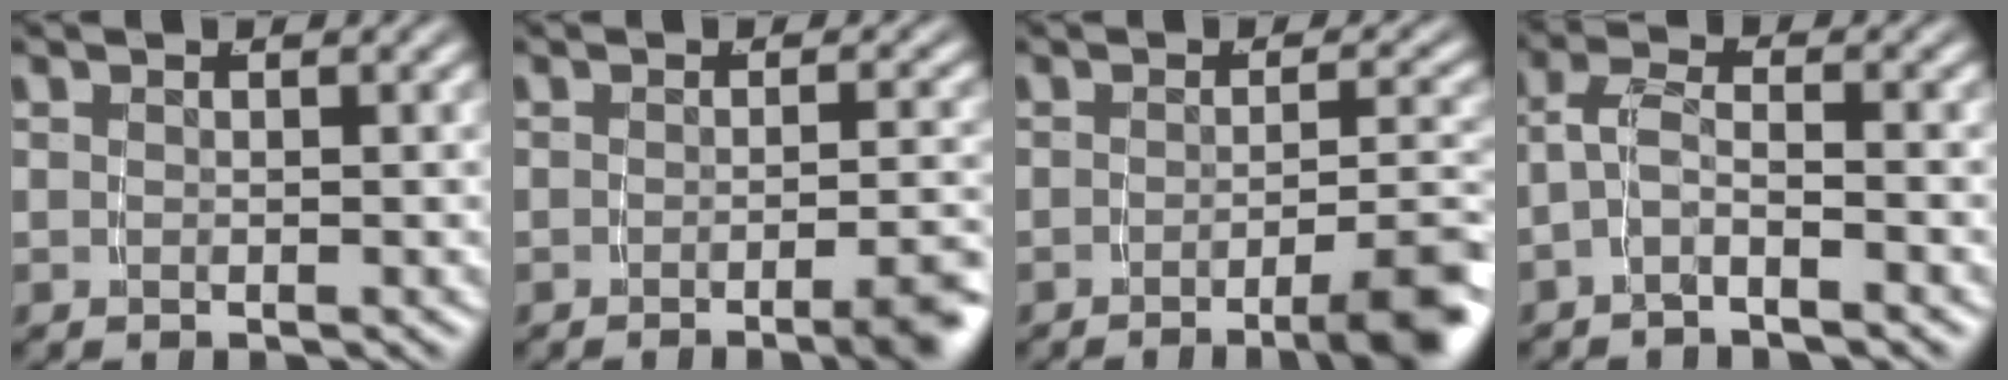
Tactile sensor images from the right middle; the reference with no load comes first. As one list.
[{"total": 3.9, "force": [-2.4, 0.3, 3.0], "torque": [-0.030, 0.007, -0.044]}, {"total": 5.7, "force": [-3.4, 0.7, 4.6], "torque": [-0.050, 0.001, -0.056]}, {"total": 2.6, "force": [-1.6, 0.9, 1.8], "torque": [-0.043, -0.014, -0.027]}]